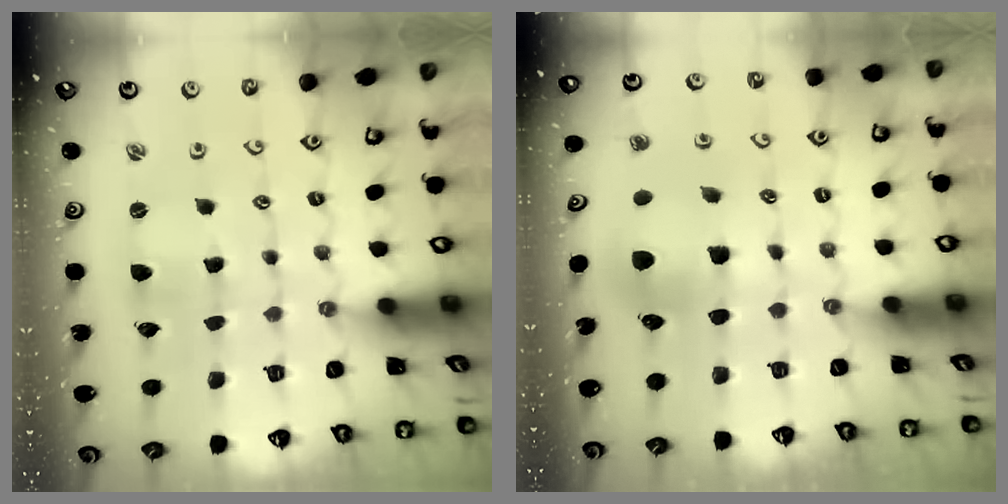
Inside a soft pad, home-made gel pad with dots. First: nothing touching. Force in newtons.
{"total": 6.7, "press": 6.7, "slide": 0.6}